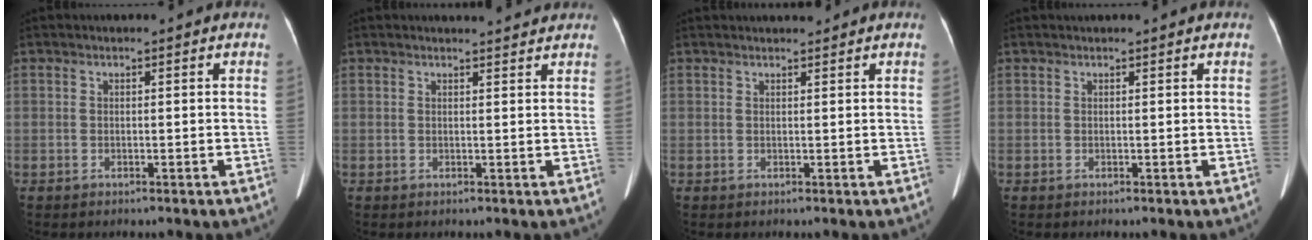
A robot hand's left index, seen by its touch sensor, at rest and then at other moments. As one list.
[{"total": 3.7, "force": [3.6, 0.3, 0.7], "torque": [-0.015, 0.008, 0.042]}, {"total": 2.7, "force": [2.6, 0.2, 0.8], "torque": [-0.008, 0.017, 0.040]}, {"total": 1.4, "force": [1.4, 0.1, 0.5], "torque": [-0.011, 0.021, 0.021]}]